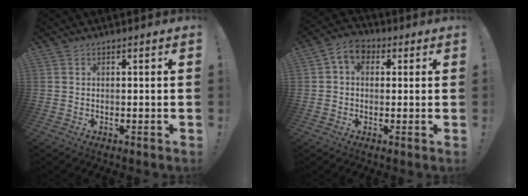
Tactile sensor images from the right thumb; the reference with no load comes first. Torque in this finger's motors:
{"motor_torque": [-0.25, 0.23, 0.03, 0.02, 0.15]}